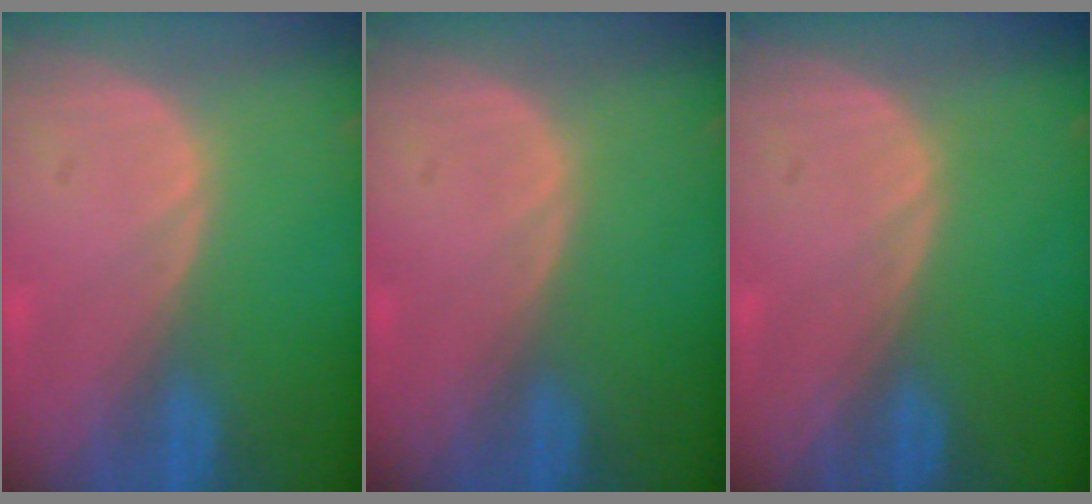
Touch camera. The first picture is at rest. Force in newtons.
{"total": 0.0}
{"total": 0.0}